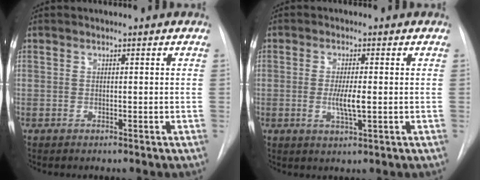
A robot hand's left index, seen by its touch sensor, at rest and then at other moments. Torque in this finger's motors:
{"motor_torque": [0.59, -0.02, 0.15, 0.04]}